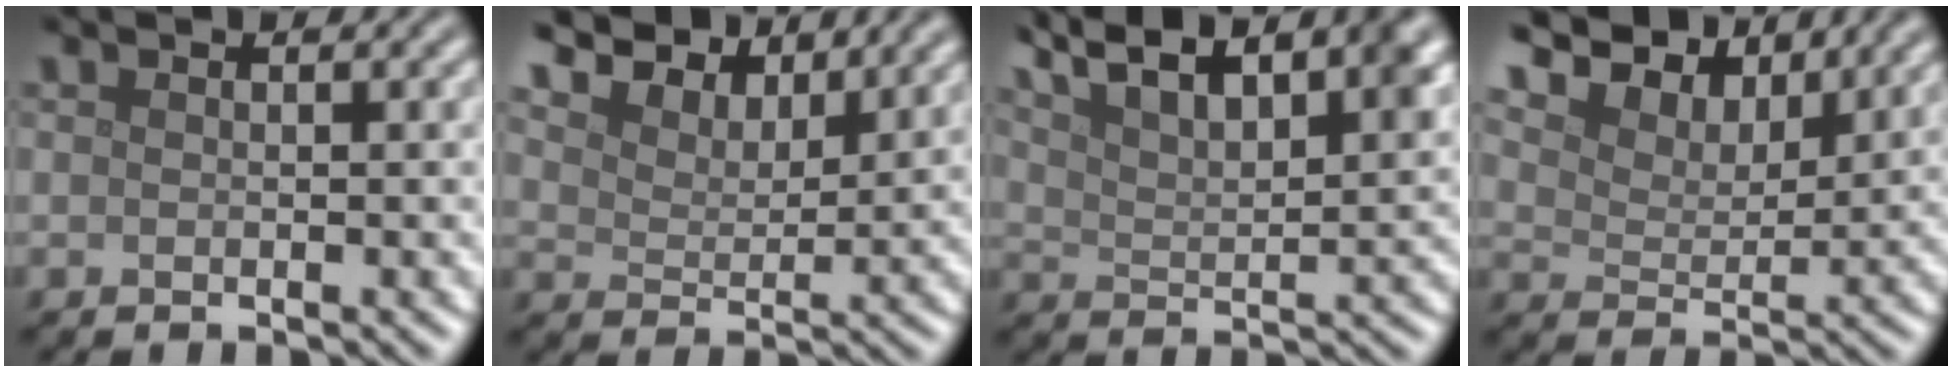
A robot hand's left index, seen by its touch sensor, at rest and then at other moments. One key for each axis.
{"total": 7.4, "fx": 6.3, "fy": 2.6, "fz": 2.8, "tx": -0.065, "ty": 0.007, "tz": 0.102}
{"total": 9.8, "fx": 6.9, "fy": 3.0, "fz": 6.2, "tx": -0.094, "ty": 0.028, "tz": 0.098}
{"total": 9.5, "fx": 7.4, "fy": 4.2, "fz": 4.2, "tx": -0.098, "ty": 0.004, "tz": 0.109}